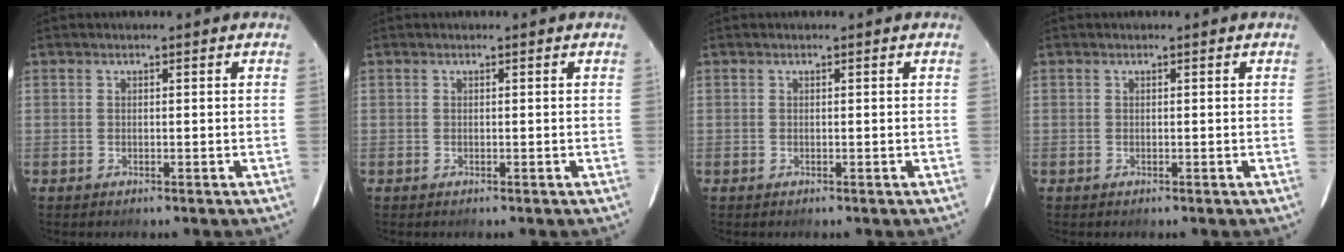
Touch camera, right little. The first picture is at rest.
{"total": 0.0}
{"total": 0.0}
{"total": 0.0}